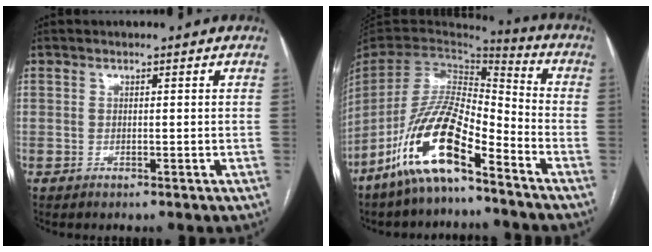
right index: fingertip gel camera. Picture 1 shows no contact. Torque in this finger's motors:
{"motor_torque": [-0.11, -0.12, 0.14, -0.12]}